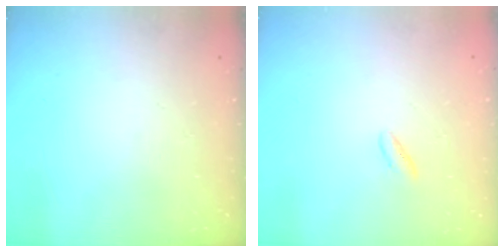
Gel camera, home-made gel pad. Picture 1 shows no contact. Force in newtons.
{"total": 1.8, "press": 1.6, "slide": 0.8}